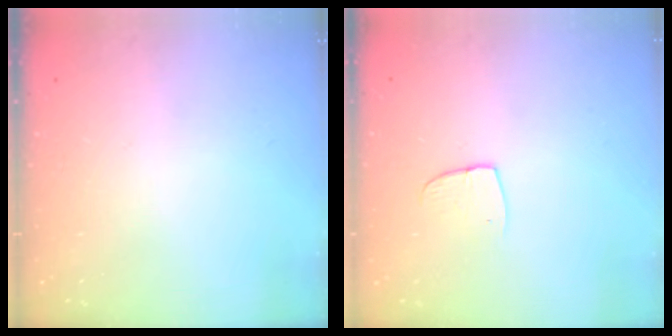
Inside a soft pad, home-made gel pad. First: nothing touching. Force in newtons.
{"total": 6.4, "press": 6.4, "slide": 0.3}